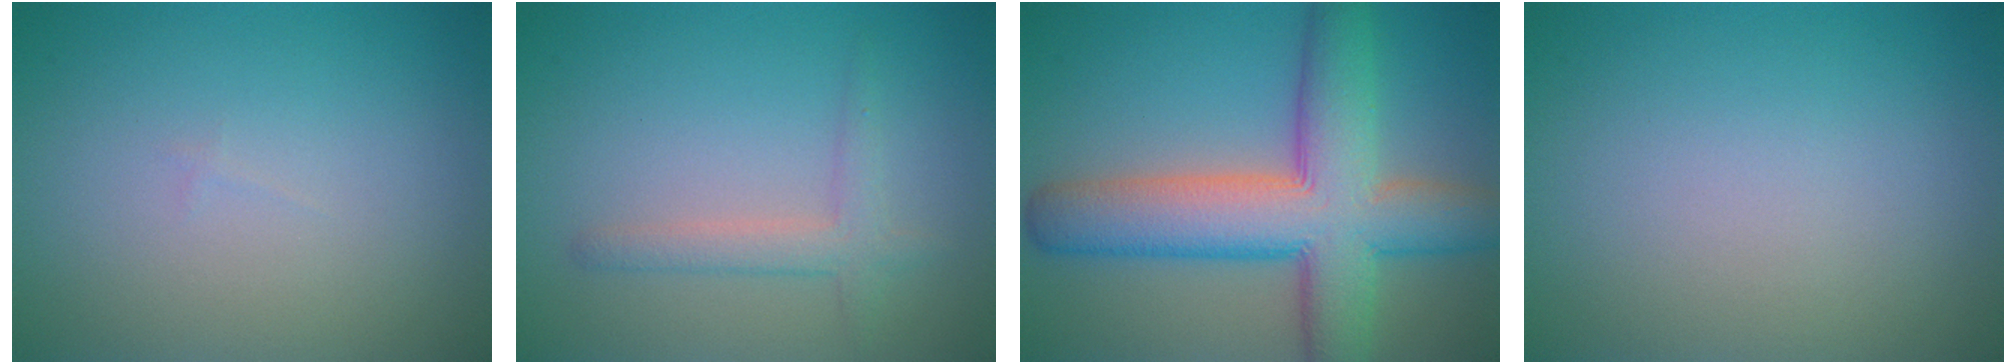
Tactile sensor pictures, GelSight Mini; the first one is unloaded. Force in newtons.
{"total": 2.1, "press": 2.1, "slide": 0.1}
{"total": 10.5, "press": 10.5, "slide": 0.5}
{"total": 0.0}